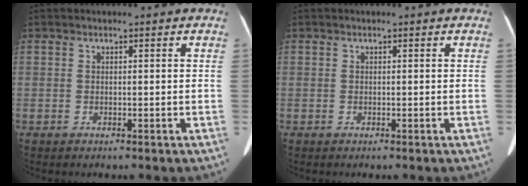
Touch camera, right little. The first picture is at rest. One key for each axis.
{"total": 0.0}